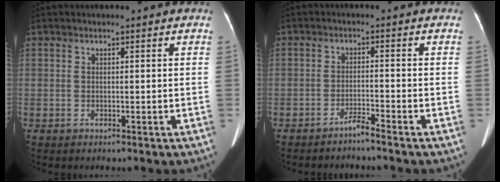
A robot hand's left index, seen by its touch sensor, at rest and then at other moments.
{"total": 2.2, "force": [-2.0, -0.5, 0.7], "torque": [-0.014, -0.003, -0.039]}